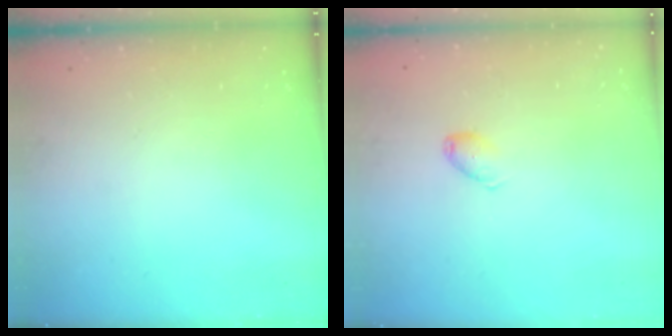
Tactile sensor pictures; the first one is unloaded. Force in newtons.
{"total": 4.4, "press": 4.4, "slide": 0.7}